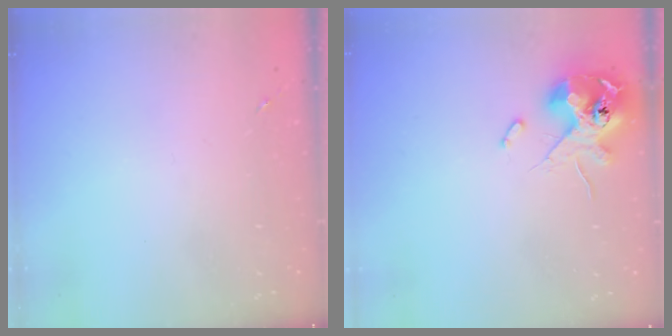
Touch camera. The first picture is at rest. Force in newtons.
{"total": 12.4, "press": 12.2, "slide": 2.1}